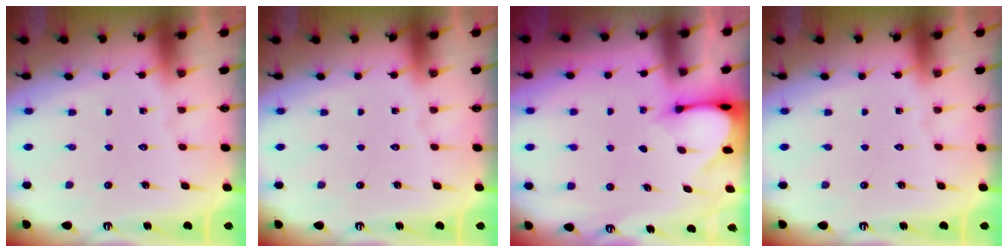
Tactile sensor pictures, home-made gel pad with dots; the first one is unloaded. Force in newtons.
{"total": 0.0}
{"total": 3.2, "press": 3.2, "slide": 0.2}
{"total": 0.0}